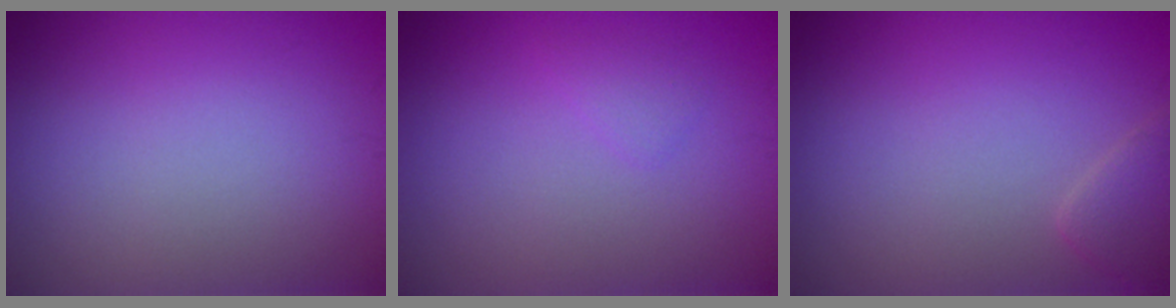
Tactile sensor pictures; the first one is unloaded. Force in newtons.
{"total": 0.9, "press": 0.9, "slide": 0.0}
{"total": 1.7, "press": 1.7, "slide": 0.1}